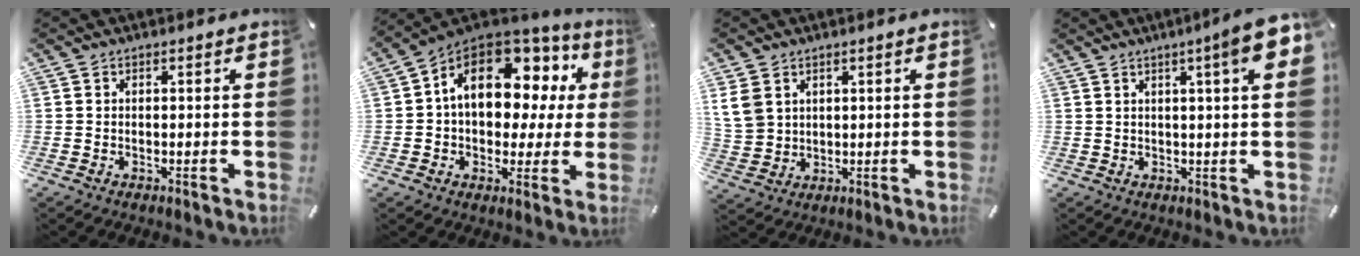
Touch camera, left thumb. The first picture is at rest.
{"total": 16.5, "force": [5.5, 11.1, 11.0], "torque": [-0.171, -0.024, 0.099]}
{"total": 7.0, "force": [3.1, 5.8, 2.4], "torque": [-0.073, 0.003, 0.062]}
{"total": 8.6, "force": [4.0, 0.8, 7.6], "torque": [-0.116, -0.013, 0.060]}